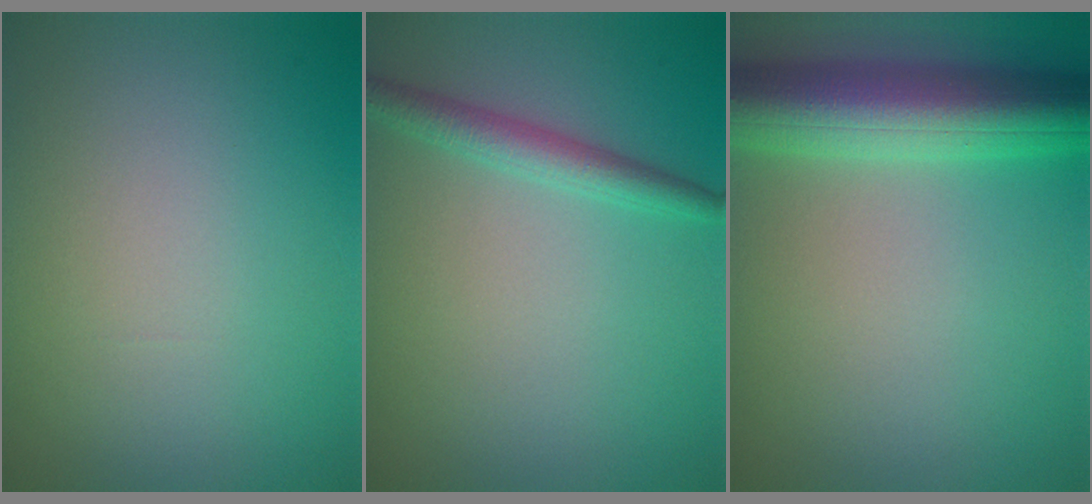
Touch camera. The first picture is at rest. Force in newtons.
{"total": 2.3, "press": 2.3, "slide": 0.1}
{"total": 8.4, "press": 8.4, "slide": 0.3}